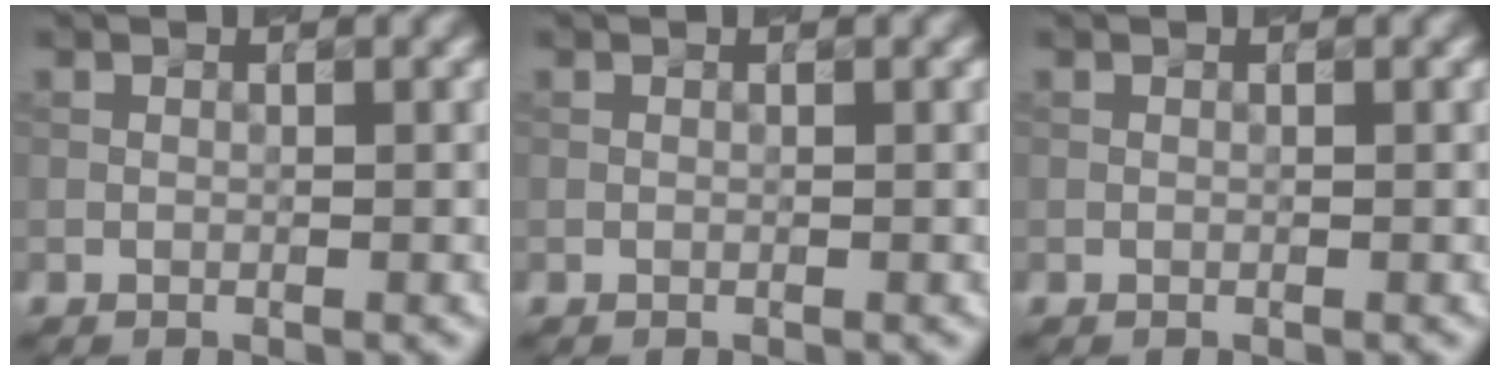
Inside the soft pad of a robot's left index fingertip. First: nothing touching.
{"total": 0.0}
{"total": 0.0}